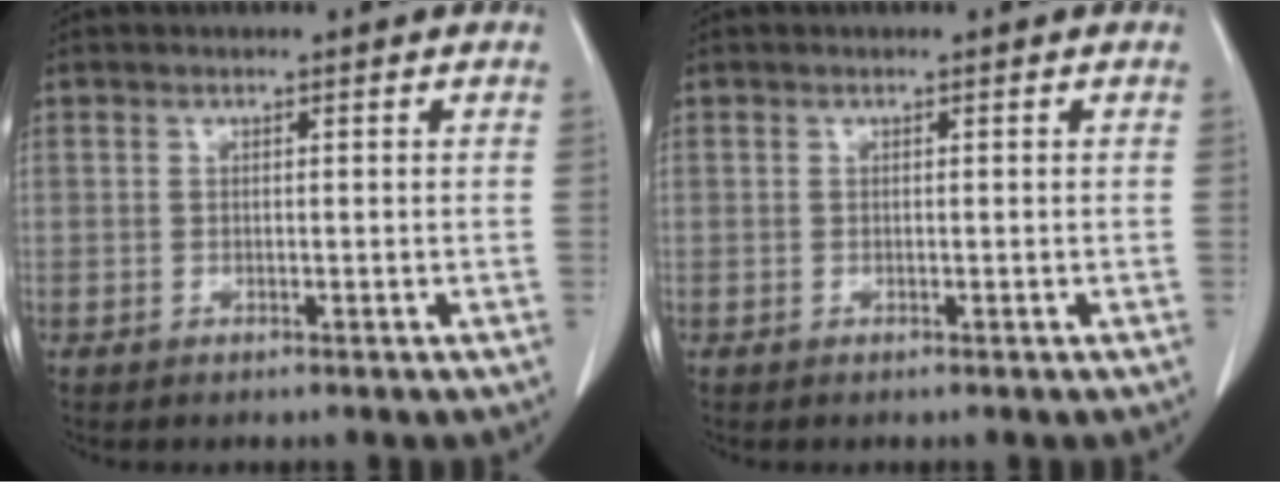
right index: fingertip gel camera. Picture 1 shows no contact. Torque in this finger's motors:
{"motor_torque": [0.00, 0.00, 0.00, 0.00]}